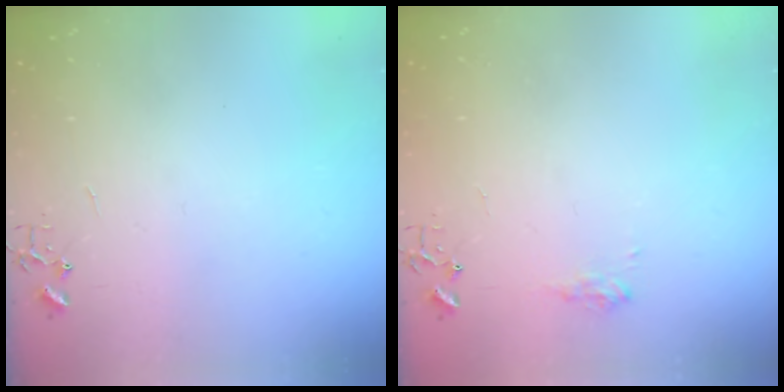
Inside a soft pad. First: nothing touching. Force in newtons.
{"total": 7.7, "press": 7.7, "slide": 0.4}